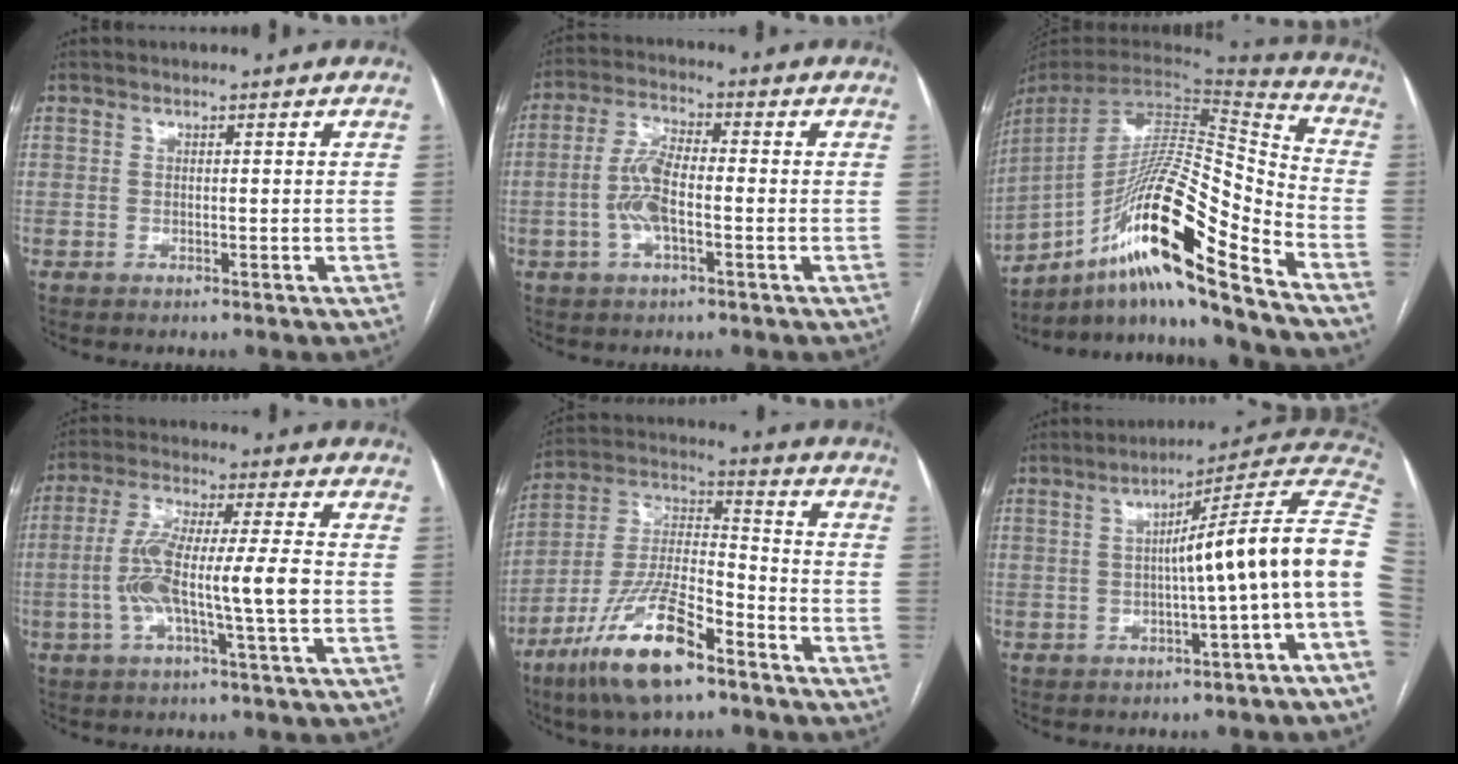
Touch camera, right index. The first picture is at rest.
{"total": 6.8, "force": [-1.5, 2.0, 6.3], "torque": [-0.141, 0.008, -0.032]}
{"total": 22.6, "force": [-13.8, 0.8, 17.9], "torque": [-0.319, 0.007, -0.249]}
{"total": 10.6, "force": [-2.1, 0.3, 10.4], "torque": [-0.208, 0.013, -0.044]}
{"total": 16.6, "force": [-10.3, 4.5, 12.3], "torque": [-0.254, -0.007, -0.188]}
{"total": 13.2, "force": [-1.2, -1.5, 13.0], "torque": [-0.164, 0.034, -0.027]}